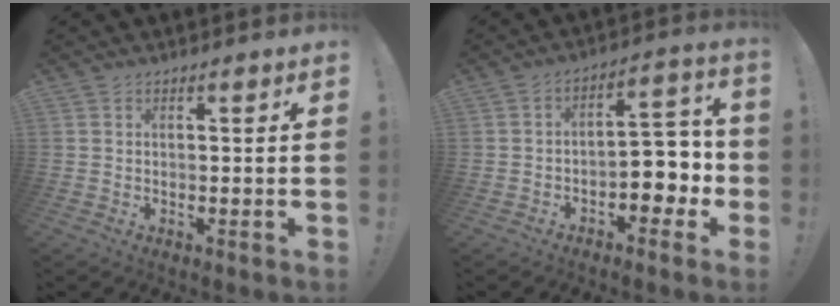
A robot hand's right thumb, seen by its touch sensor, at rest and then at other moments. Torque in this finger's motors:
{"motor_torque": [1.26, 1.36, 0.75, -0.69, 0.02]}